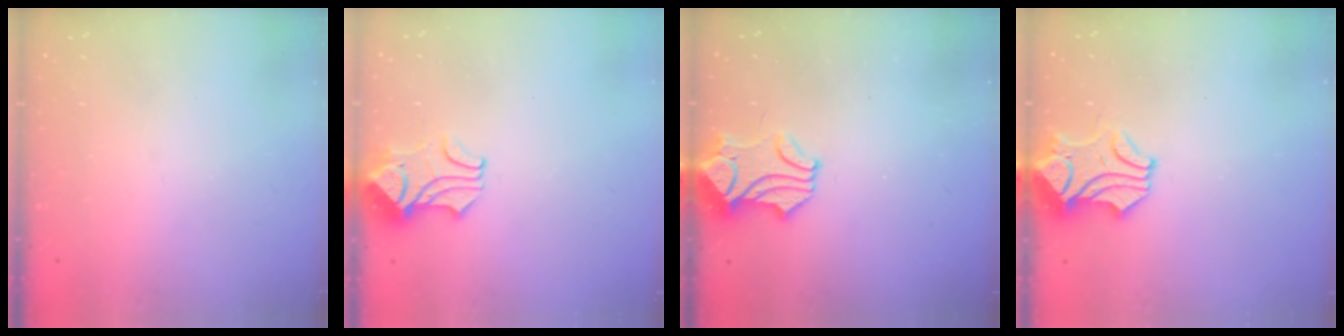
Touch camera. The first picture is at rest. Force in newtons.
{"total": 1.6, "press": 1.2, "slide": 1.0}
{"total": 1.7, "press": 1.4, "slide": 1.0}
{"total": 0.9, "press": 0.1, "slide": 0.9}